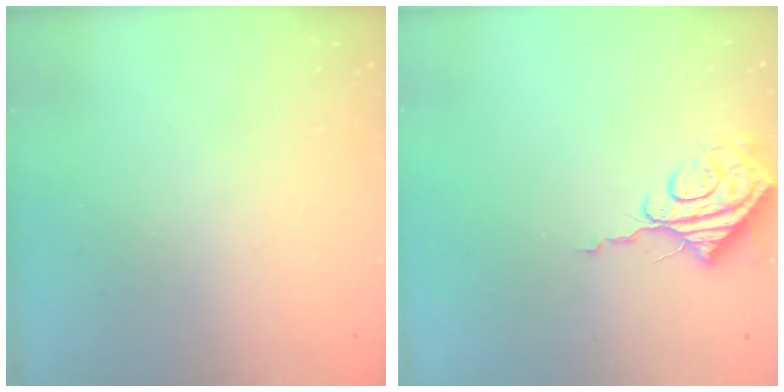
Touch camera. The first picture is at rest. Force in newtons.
{"total": 8.5, "press": 8.5, "slide": 0.9}